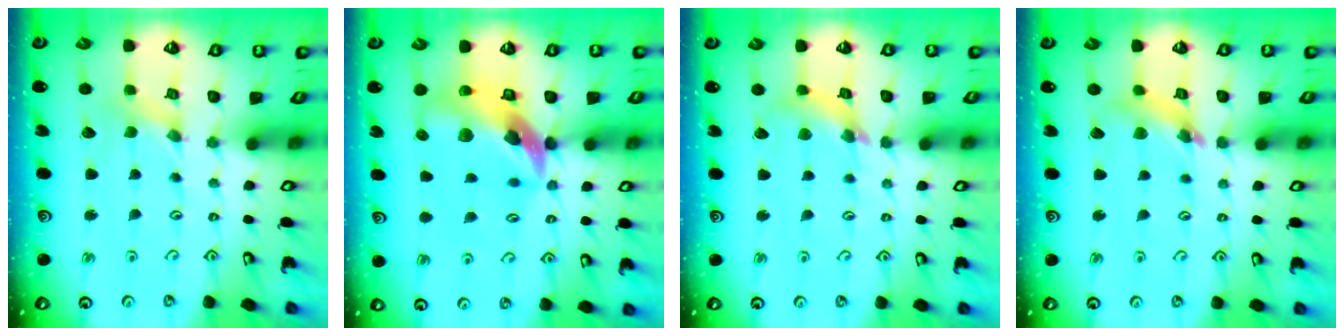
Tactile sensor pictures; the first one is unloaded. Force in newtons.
{"total": 14.8, "press": 14.6, "slide": 2.4}
{"total": 9.9, "press": 9.8, "slide": 1.1}
{"total": 9.9, "press": 9.8, "slide": 1.1}